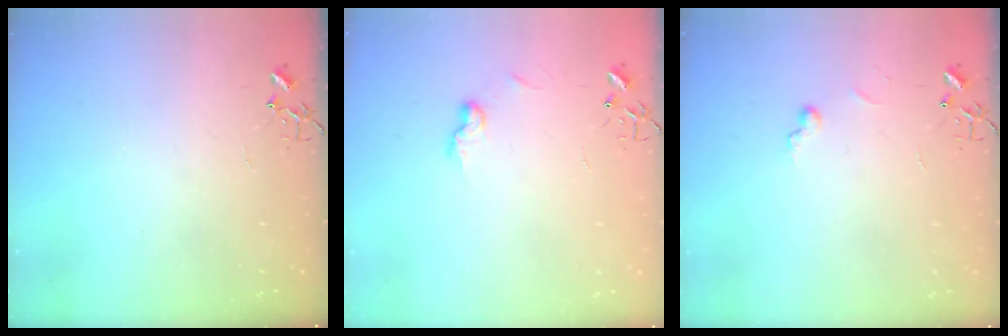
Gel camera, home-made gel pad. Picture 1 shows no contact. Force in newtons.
{"total": 6.7, "press": 6.7, "slide": 0.4}
{"total": 5.6, "press": 5.6, "slide": 0.5}